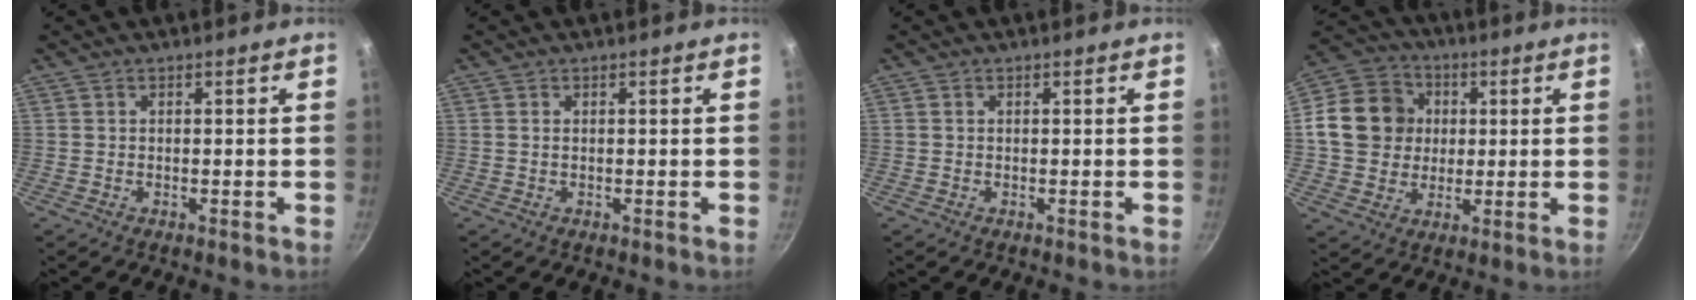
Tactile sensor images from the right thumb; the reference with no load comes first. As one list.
[{"total": 0.5, "force": [0.1, 0.3, 0.4], "torque": [-0.010, 0.000, 0.003]}, {"total": 0.0}, {"total": 14.1, "force": [1.7, 12.4, 6.6], "torque": [-0.097, 0.018, 0.024]}]